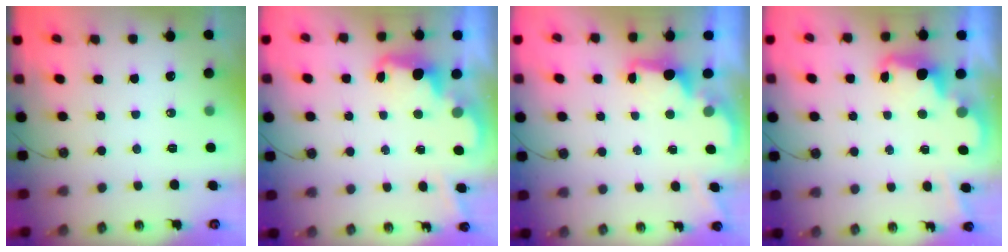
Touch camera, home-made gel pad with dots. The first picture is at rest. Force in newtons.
{"total": 2.2, "press": 2.2, "slide": 0.5}
{"total": 1.8, "press": 1.6, "slide": 0.7}
{"total": 2.5, "press": 2.5, "slide": 0.6}